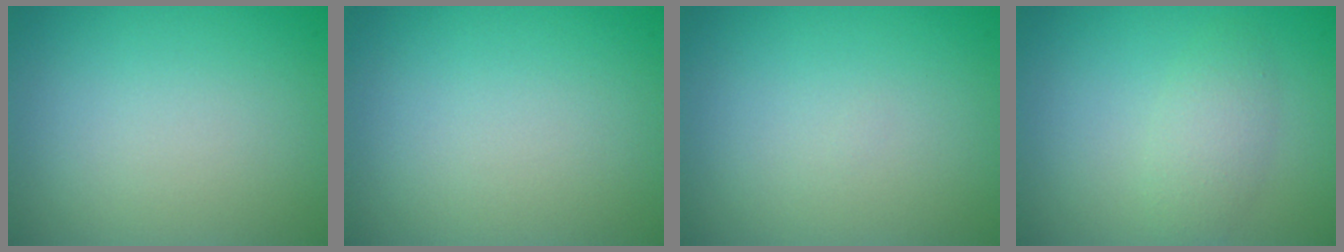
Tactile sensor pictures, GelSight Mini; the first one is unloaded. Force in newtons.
{"total": 0.0}
{"total": 0.0}
{"total": 2.2, "press": 2.2, "slide": 0.0}